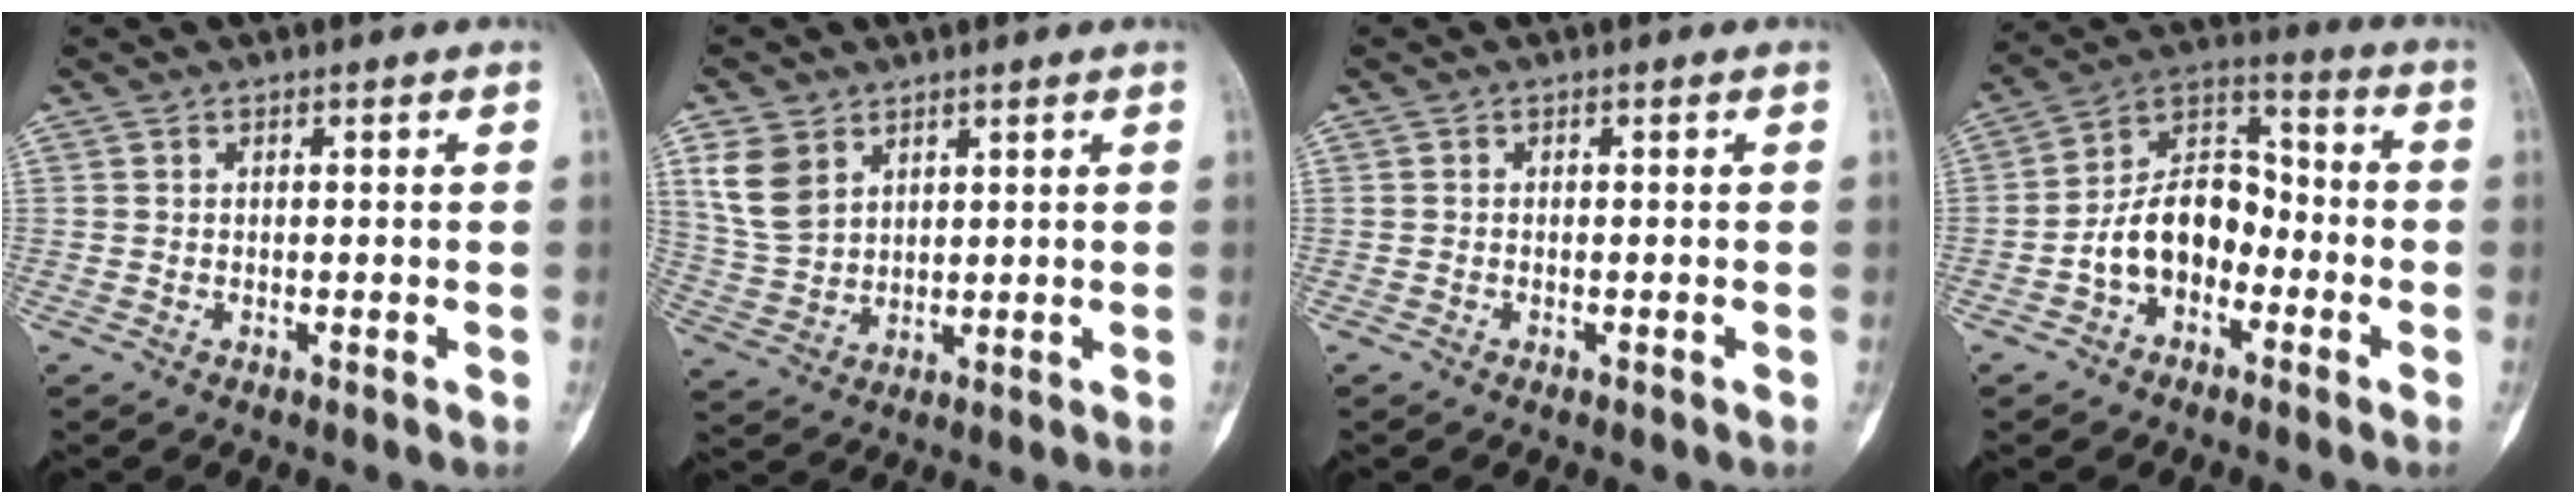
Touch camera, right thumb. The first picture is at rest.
{"total": 8.1, "force": [3.9, 5.7, 4.2], "torque": [-0.075, -0.012, 0.091]}
{"total": 0.0}
{"total": 11.9, "force": [-3.8, 8.1, 7.9], "torque": [-0.115, 0.052, -0.080]}